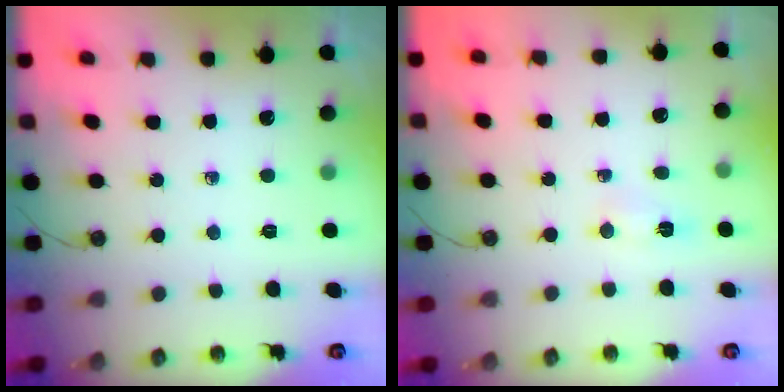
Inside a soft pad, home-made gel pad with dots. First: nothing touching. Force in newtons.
{"total": 2.7, "press": 2.6, "slide": 0.3}